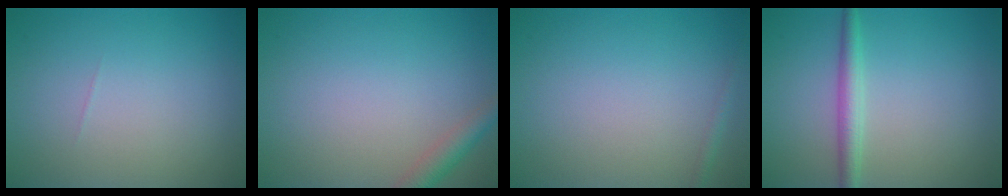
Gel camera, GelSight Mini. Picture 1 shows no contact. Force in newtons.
{"total": 2.3, "press": 2.3, "slide": 0.1}
{"total": 0.8, "press": 0.8, "slide": 0.0}
{"total": 2.3, "press": 2.3, "slide": 0.0}